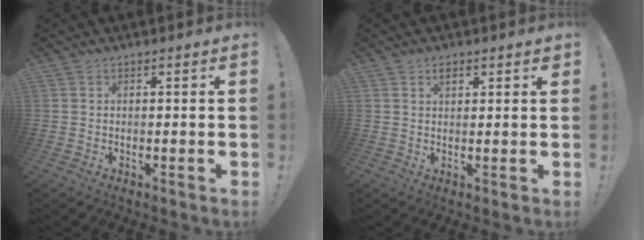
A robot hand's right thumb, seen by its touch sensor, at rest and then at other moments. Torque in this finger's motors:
{"motor_torque": [0.24, 0.65, -0.28, 0.19, 0.00]}